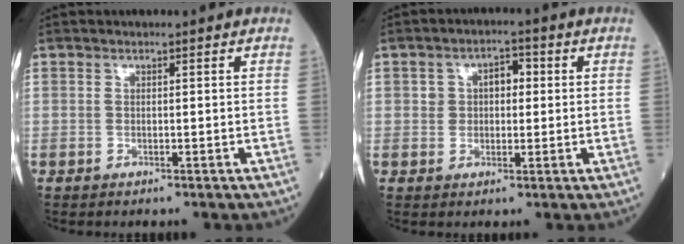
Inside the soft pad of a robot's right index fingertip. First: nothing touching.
{"total": 4.3, "force": [0.9, 2.9, 3.1], "torque": [-0.045, 0.018, 0.015]}